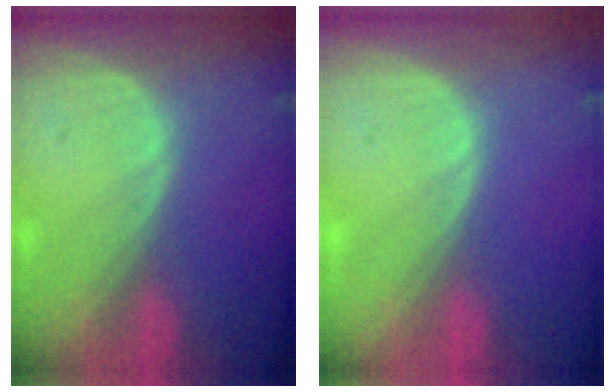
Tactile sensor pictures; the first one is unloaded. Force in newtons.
{"total": 0.0}